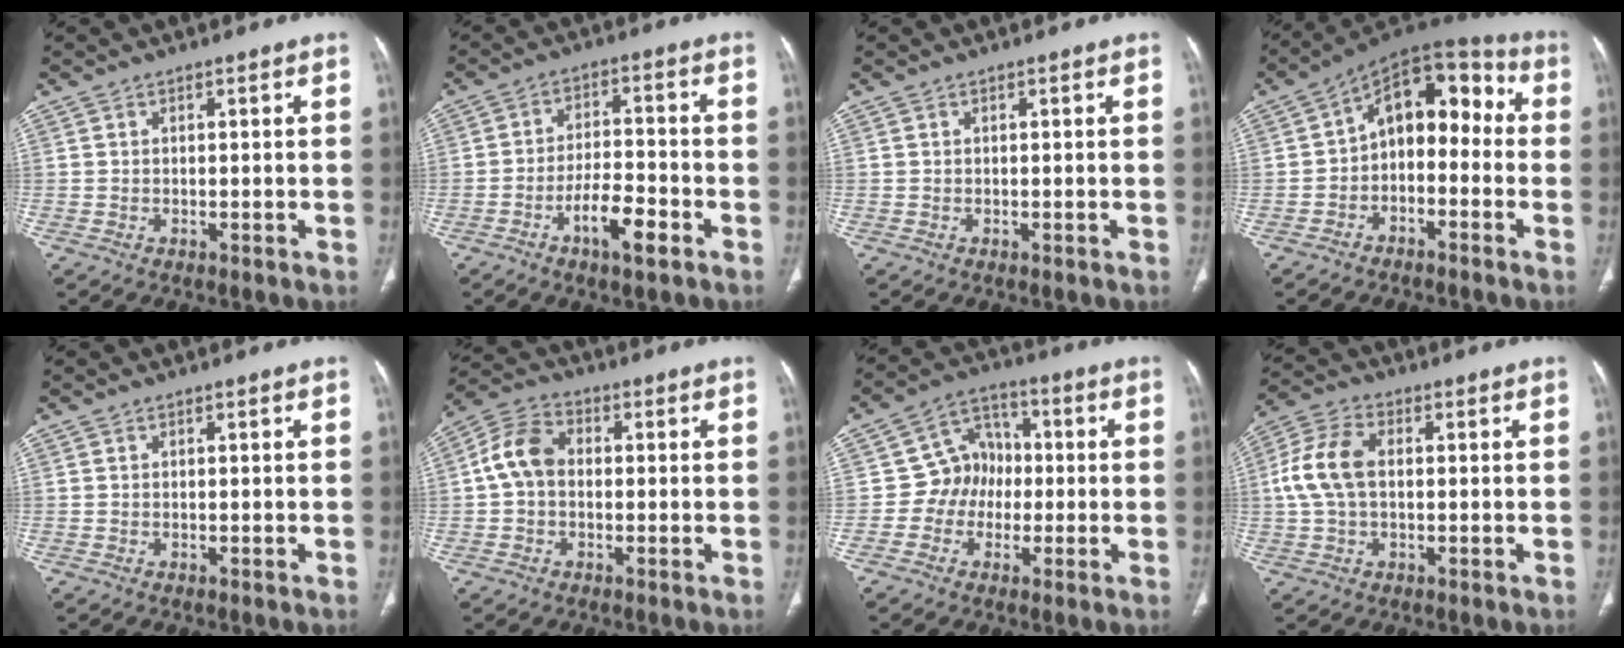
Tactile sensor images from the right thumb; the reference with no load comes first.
{"total": 8.1, "force": [-4.2, 2.6, 6.4], "torque": [-0.114, 0.025, -0.073]}
{"total": 0.0}
{"total": 13.2, "force": [-1.4, 8.5, 10.0], "torque": [-0.104, 0.061, -0.039]}
{"total": 0.0}
{"total": 7.8, "force": [0.1, 5.7, 5.2], "torque": [-0.094, 0.025, -0.009]}
{"total": 8.5, "force": [-1.0, 7.7, 3.5], "torque": [-0.009, 0.027, -0.031]}
{"total": 9.4, "force": [0.6, 5.7, 7.4], "torque": [-0.163, 0.023, 0.009]}